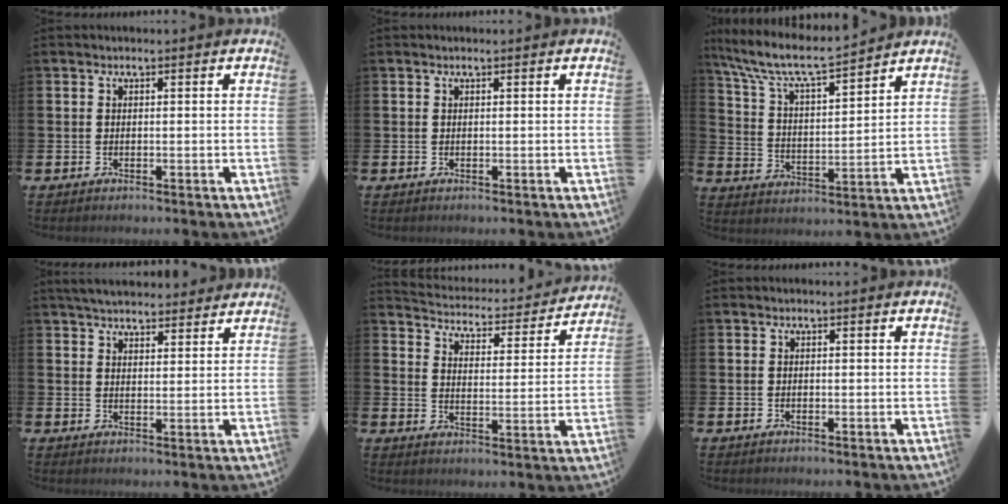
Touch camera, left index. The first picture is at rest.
{"total": 0.0}
{"total": 8.3, "force": [7.5, 1.0, 3.3], "torque": [-0.098, -0.050, 0.128]}
{"total": 4.5, "force": [4.3, 0.9, 0.7], "torque": [-0.021, -0.018, 0.078]}
{"total": 4.3, "force": [4.2, 0.8, 0.4], "torque": [-0.026, -0.043, 0.064]}
{"total": 0.0}